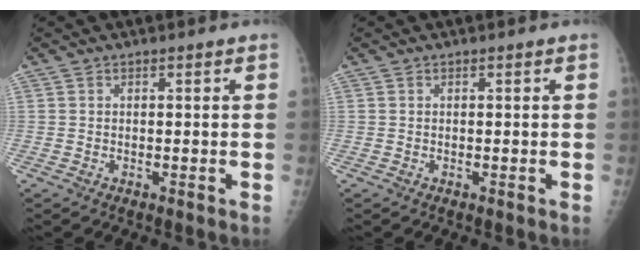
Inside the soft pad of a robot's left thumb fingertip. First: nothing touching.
{"total": 0.0}